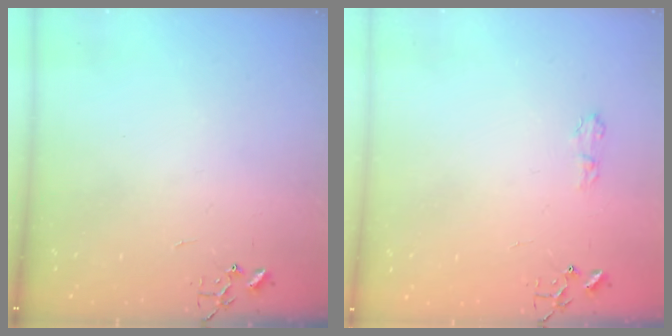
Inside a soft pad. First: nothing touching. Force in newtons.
{"total": 4.1, "press": 4.1, "slide": 0.6}